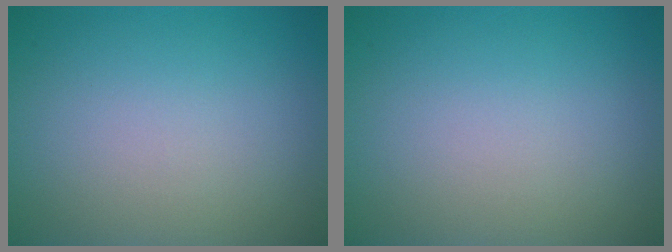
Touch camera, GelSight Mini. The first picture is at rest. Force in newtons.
{"total": 0.0}